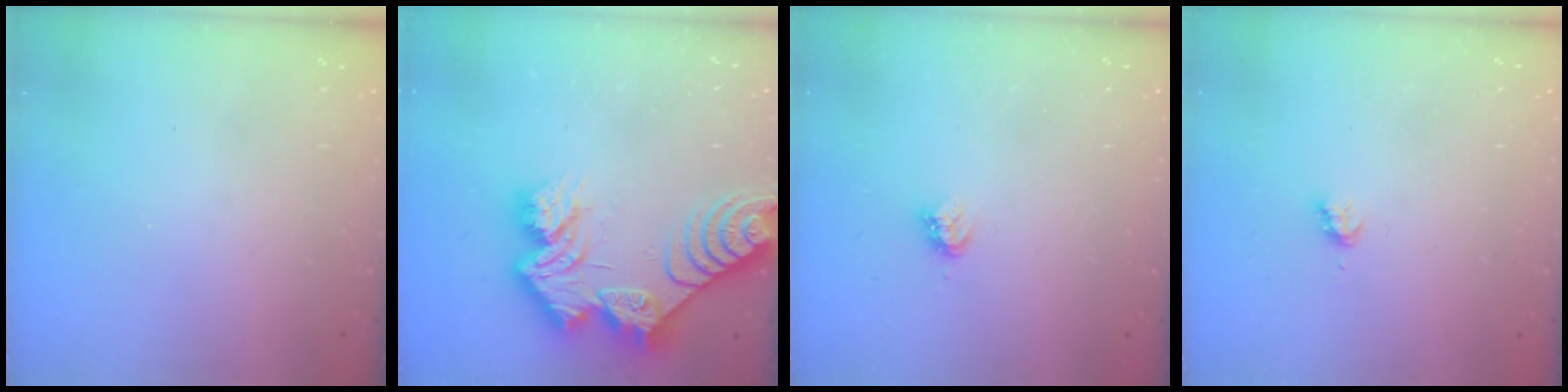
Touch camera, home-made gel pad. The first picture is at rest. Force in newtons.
{"total": 17.3, "press": 17.2, "slide": 1.7}
{"total": 3.5, "press": 3.4, "slide": 0.3}
{"total": 2.8, "press": 2.8, "slide": 0.3}